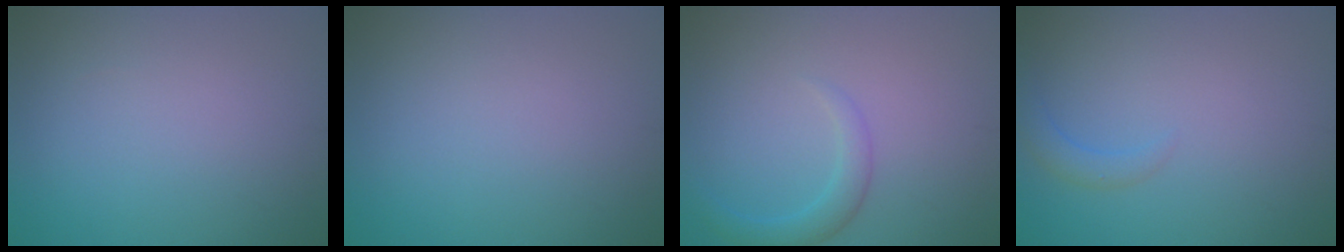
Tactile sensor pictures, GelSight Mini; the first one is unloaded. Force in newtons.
{"total": 0.0}
{"total": 2.2, "press": 2.2, "slide": 0.1}
{"total": 1.4, "press": 1.4, "slide": 0.2}